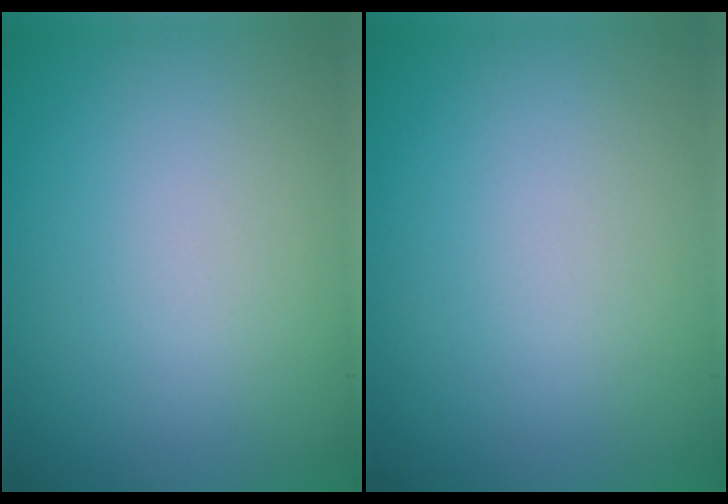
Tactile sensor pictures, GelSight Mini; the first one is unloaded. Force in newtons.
{"total": 0.0}